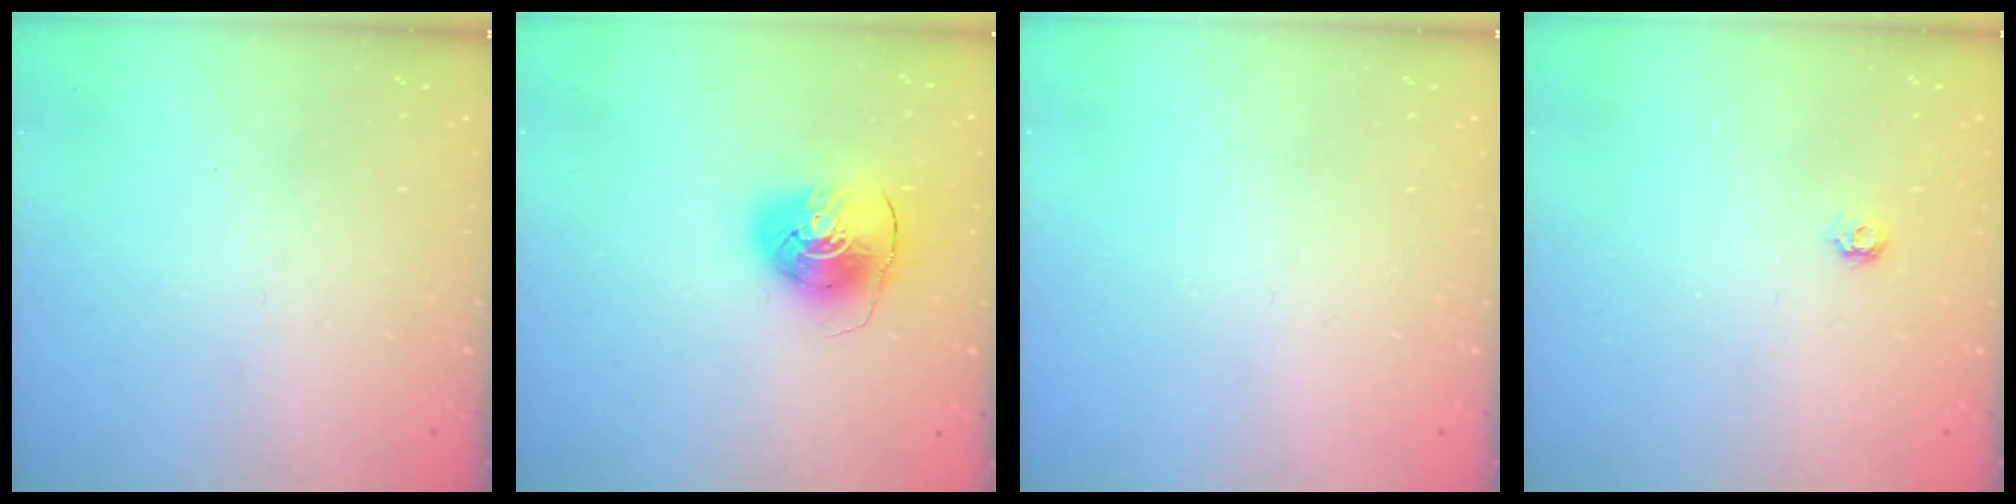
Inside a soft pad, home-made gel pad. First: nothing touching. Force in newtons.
{"total": 9.3, "press": 9.2, "slide": 1.1}
{"total": 0.0}
{"total": 4.6, "press": 4.6, "slide": 0.7}